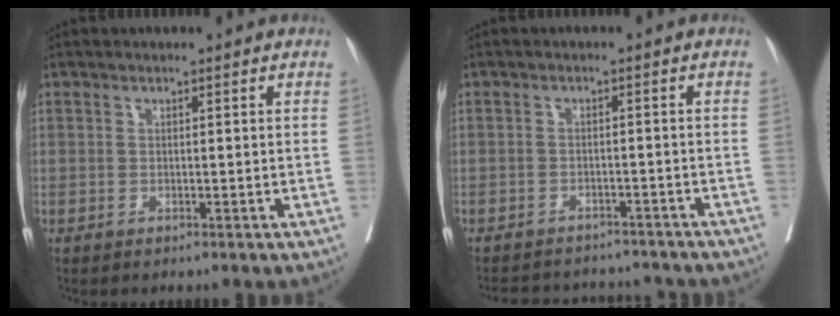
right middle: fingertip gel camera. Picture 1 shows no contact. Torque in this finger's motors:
{"motor_torque": [0.86, -1.28, 0.08, 0.02]}